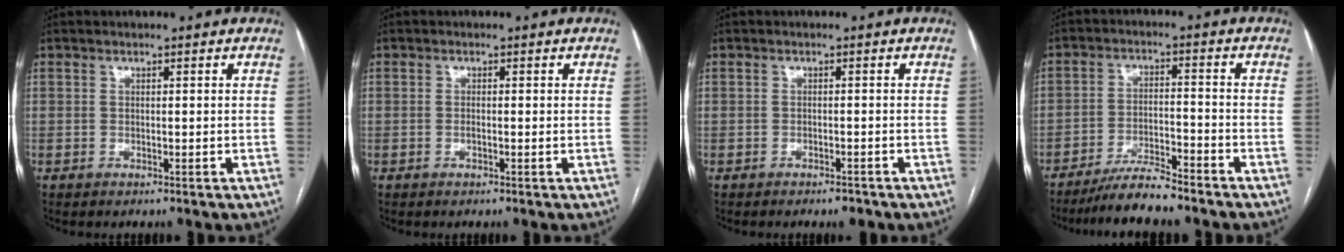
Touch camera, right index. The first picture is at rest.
{"total": 0.7, "force": [-0.1, 0.1, 0.7], "torque": [-0.013, 0.000, -0.002]}
{"total": 1.6, "force": [-1.3, 0.6, 0.8], "torque": [-0.013, 0.000, -0.013]}
{"total": 7.0, "force": [-6.3, 0.6, 3.0], "torque": [-0.053, -0.013, -0.114]}